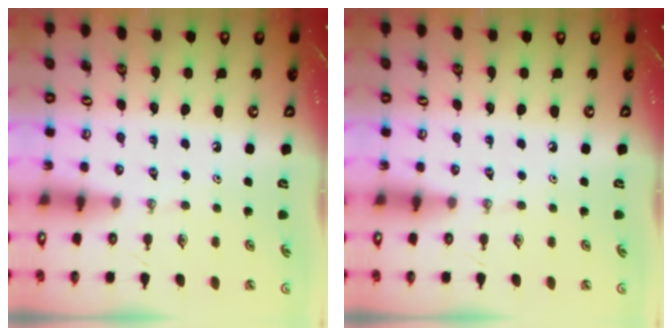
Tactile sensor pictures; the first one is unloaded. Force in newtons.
{"total": 0.0}